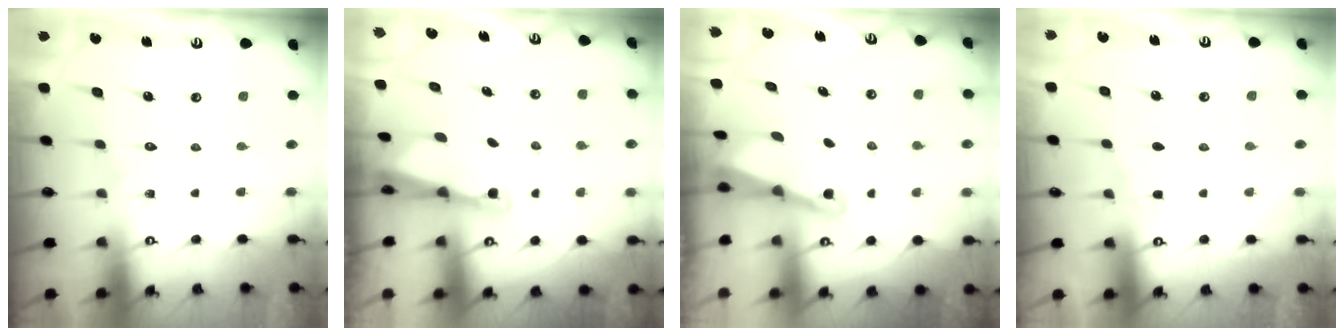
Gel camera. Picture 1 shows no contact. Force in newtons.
{"total": 2.4, "press": 2.4, "slide": 0.2}
{"total": 2.2, "press": 2.2, "slide": 0.3}
{"total": 2.8, "press": 2.8, "slide": 0.5}